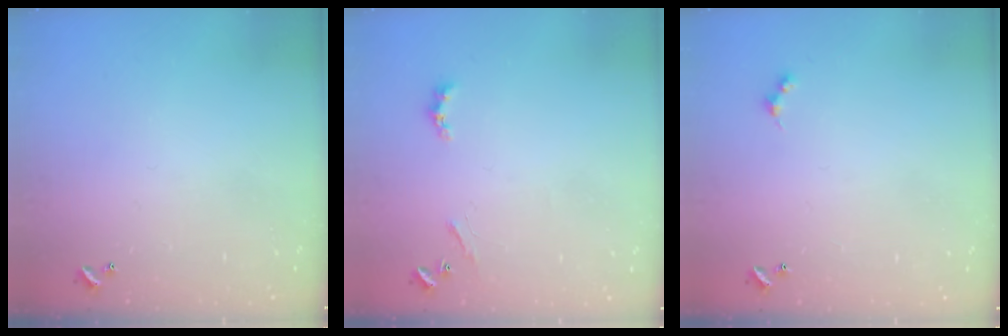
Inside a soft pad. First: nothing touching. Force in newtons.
{"total": 1.8, "press": 1.8, "slide": 0.5}
{"total": 1.5, "press": 1.5, "slide": 0.3}